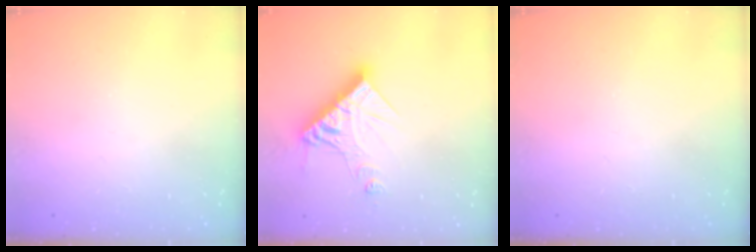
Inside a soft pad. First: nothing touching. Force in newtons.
{"total": 13.3, "press": 13.2, "slide": 1.7}
{"total": 0.0}